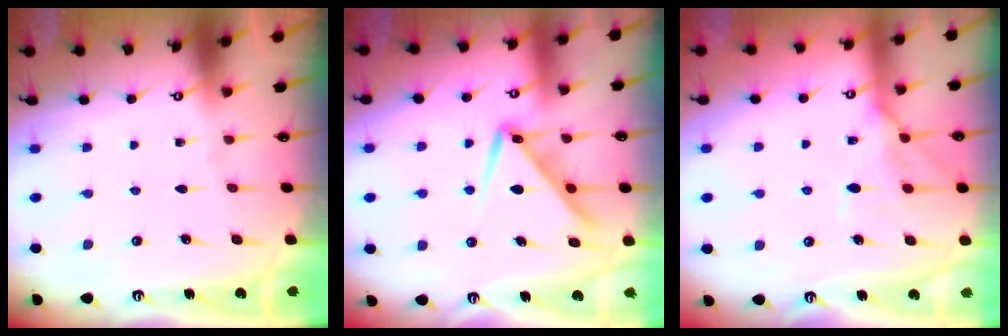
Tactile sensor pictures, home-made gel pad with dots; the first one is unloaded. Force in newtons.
{"total": 10.3, "press": 10.3, "slide": 0.4}
{"total": 12.2, "press": 12.1, "slide": 1.2}